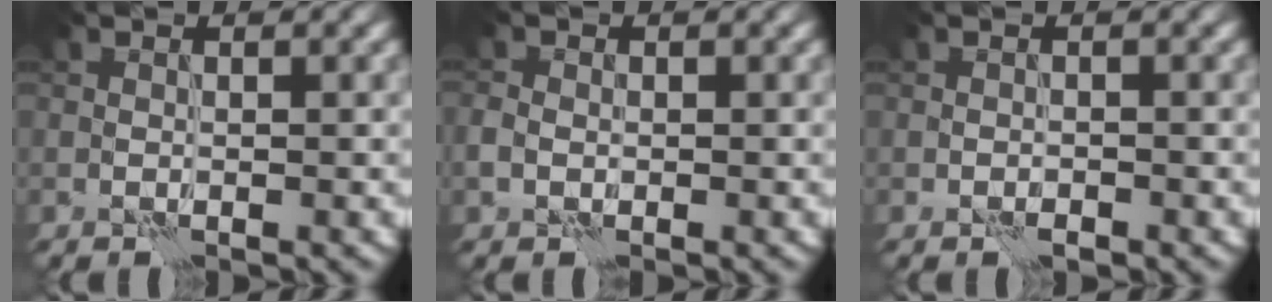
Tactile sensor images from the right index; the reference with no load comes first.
{"total": 1.4, "force": [-0.4, 1.2, 0.8], "torque": [-0.018, -0.001, -0.012]}
{"total": 0.7, "force": [-0.5, 0.3, 0.4], "torque": [-0.008, 0.002, -0.009]}